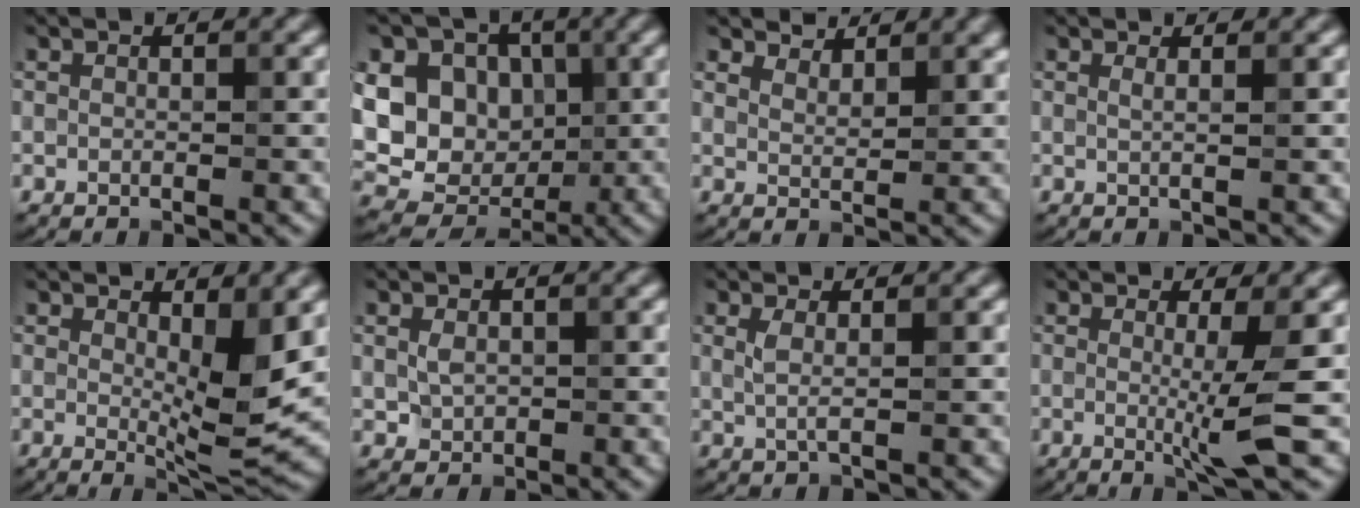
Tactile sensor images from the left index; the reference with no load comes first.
{"total": 13.6, "force": [2.4, 11.3, 7.1], "torque": [-0.126, 0.039, 0.023]}
{"total": 4.0, "force": [3.6, 1.3, 1.0], "torque": [-0.026, -0.003, 0.055]}
{"total": 1.3, "force": [0.6, 0.5, 1.0], "torque": [-0.007, -0.002, 0.000]}
{"total": 5.9, "force": [0.8, 1.5, 5.7], "torque": [-0.085, -0.018, 0.017]}
{"total": 1.7, "force": [0.3, 1.3, 1.1], "torque": [-0.023, 0.000, 0.007]}
{"total": 1.6, "force": [0.5, 0.5, 1.5], "torque": [-0.029, -0.005, 0.008]}
{"total": 4.3, "force": [-0.1, 0.5, 4.3], "torque": [-0.072, -0.014, -0.007]}